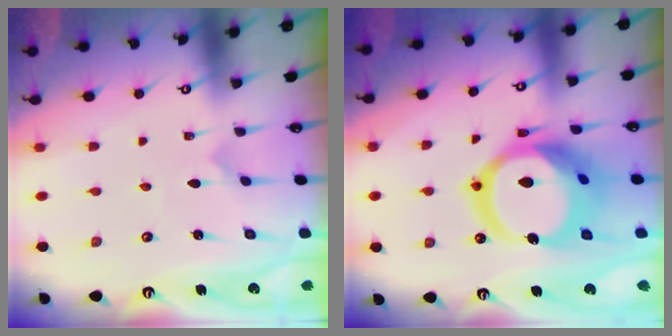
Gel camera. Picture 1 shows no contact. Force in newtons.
{"total": 21.2, "press": 21.1, "slide": 2.3}